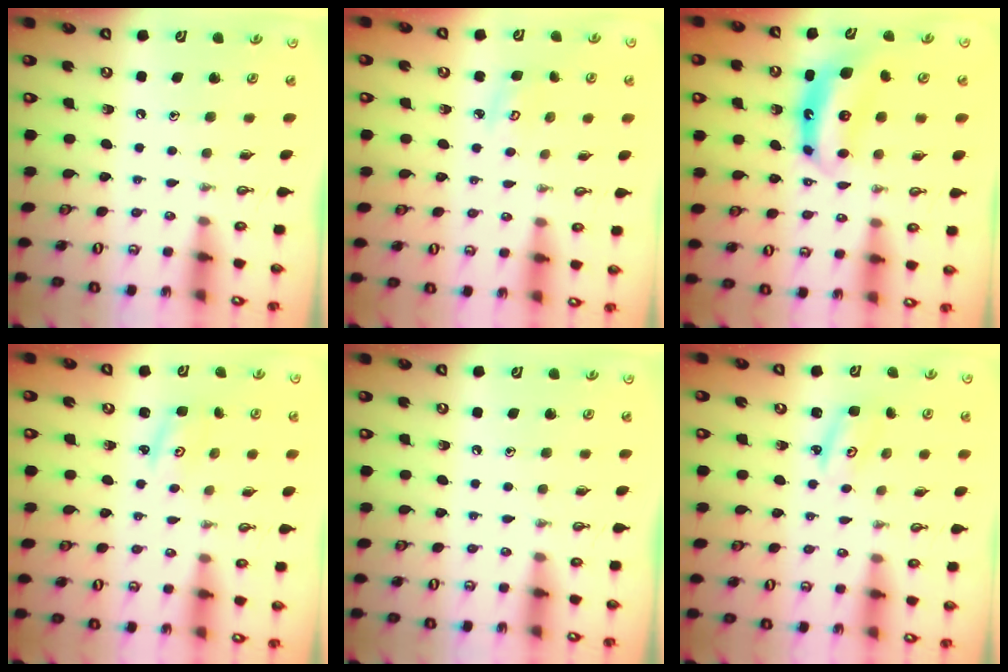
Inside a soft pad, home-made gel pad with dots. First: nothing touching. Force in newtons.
{"total": 3.1, "press": 3.1, "slide": 0.4}
{"total": 6.8, "press": 6.8, "slide": 0.6}
{"total": 1.5, "press": 1.5, "slide": 0.1}
{"total": 0.0}
{"total": 2.6, "press": 2.6, "slide": 0.2}